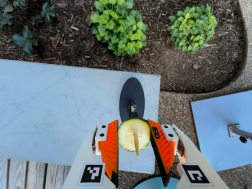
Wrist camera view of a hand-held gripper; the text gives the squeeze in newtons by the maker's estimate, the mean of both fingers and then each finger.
{"total": 9.9, "left": 9.7, "right": 10.1}